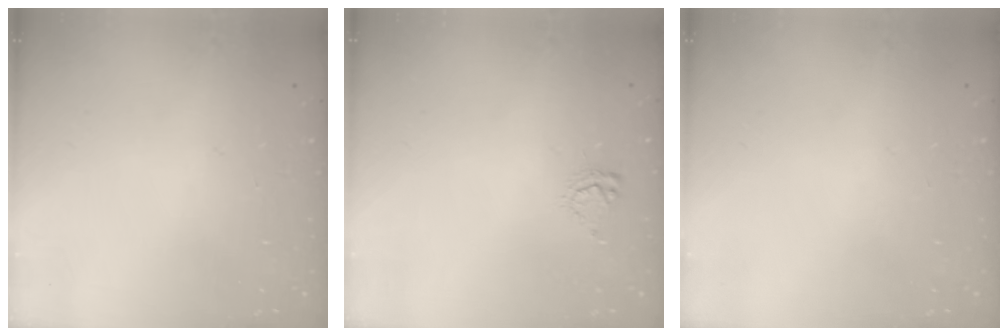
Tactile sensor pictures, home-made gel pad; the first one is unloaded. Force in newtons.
{"total": 5.3, "press": 5.2, "slide": 0.6}
{"total": 0.0}